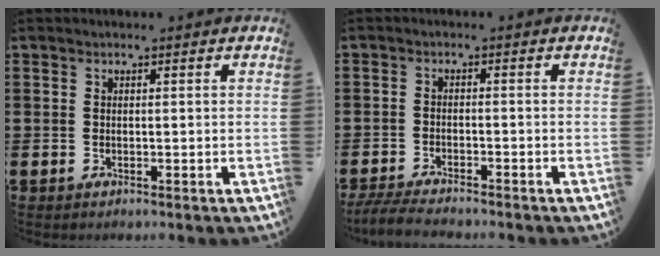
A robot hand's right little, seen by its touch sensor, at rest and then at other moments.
{"total": 2.7, "force": [-2.5, 0.0, 0.9], "torque": [-0.022, 0.000, -0.053]}